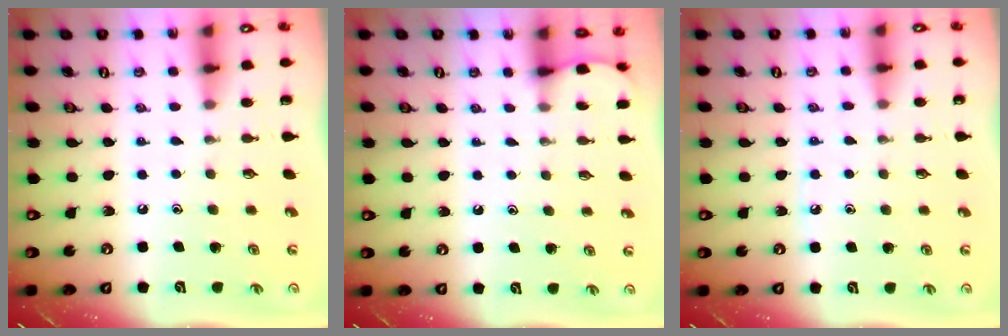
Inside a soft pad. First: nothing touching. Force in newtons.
{"total": 2.4, "press": 2.4, "slide": 0.2}
{"total": 4.2, "press": 4.1, "slide": 0.6}